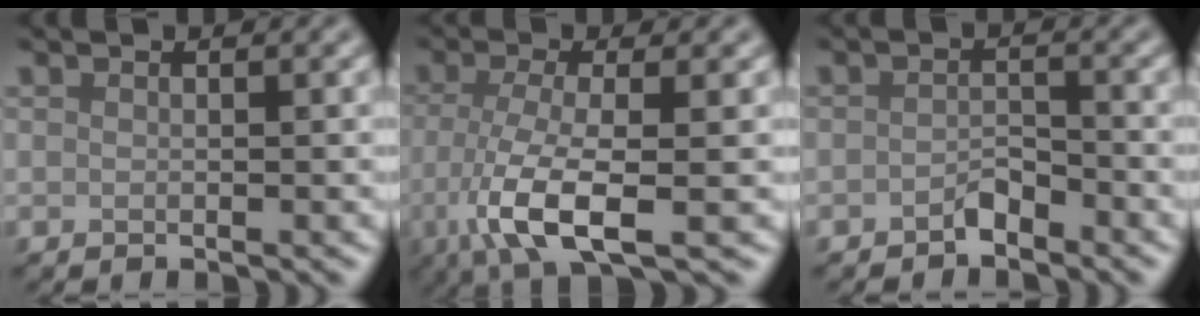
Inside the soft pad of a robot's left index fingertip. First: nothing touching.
{"total": 6.5, "force": [-1.8, 1.8, 5.9], "torque": [-0.119, -0.012, -0.036]}
{"total": 1.4, "force": [-1.1, 0.6, 0.7], "torque": [-0.011, 0.005, -0.022]}